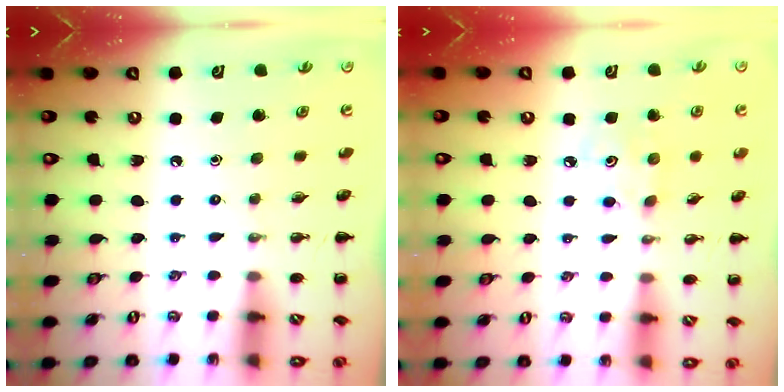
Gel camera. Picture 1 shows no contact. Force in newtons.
{"total": 5.4, "press": 5.3, "slide": 1.0}